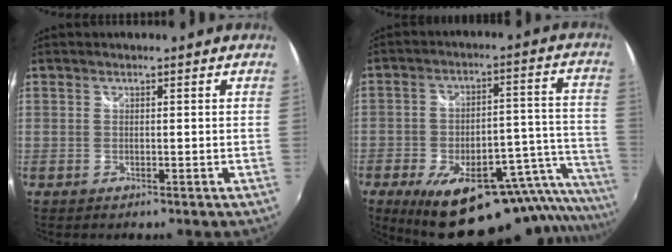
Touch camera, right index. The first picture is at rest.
{"total": 29.1, "force": [-21.2, 9.8, 17.4], "torque": [-0.218, -0.003, -0.277]}